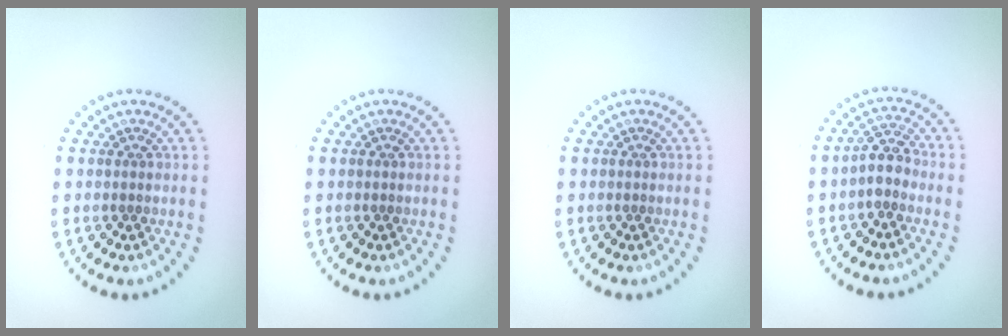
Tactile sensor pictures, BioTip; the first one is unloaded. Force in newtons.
{"total": 0.0}
{"total": 0.0}
{"total": 2.4, "press": 2.1, "slide": 1.3}